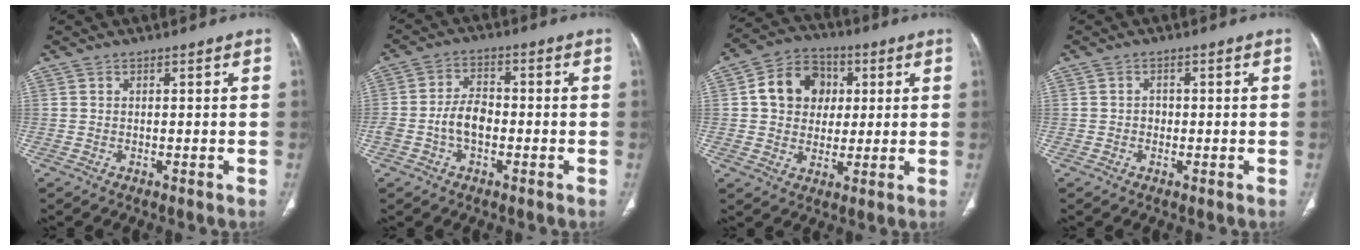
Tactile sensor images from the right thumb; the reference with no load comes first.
{"total": 6.0, "force": [-1.6, 3.7, 4.4], "torque": [-0.082, 0.023, -0.033]}
{"total": 11.7, "force": [2.3, 9.8, 6.1], "torque": [-0.070, 0.008, 0.032]}
{"total": 1.3, "force": [-0.3, 1.2, 0.6], "torque": [-0.001, 0.006, -0.007]}